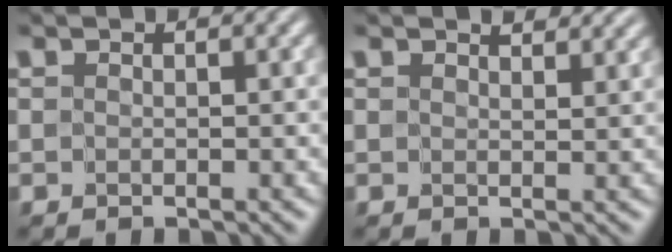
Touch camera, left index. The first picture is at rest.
{"total": 2.7, "force": [2.4, 0.6, 1.1], "torque": [-0.007, 0.006, 0.020]}